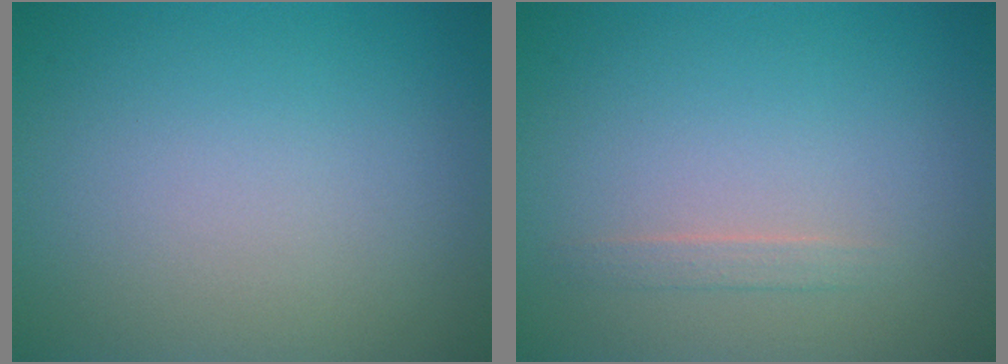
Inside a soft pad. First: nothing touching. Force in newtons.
{"total": 0.9, "press": 0.9, "slide": 0.1}